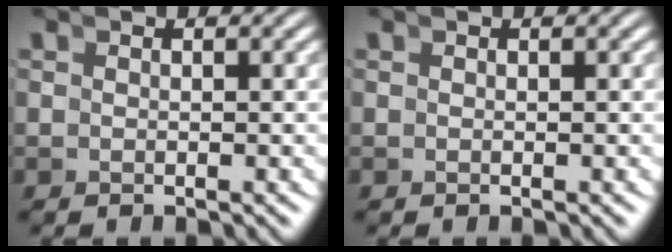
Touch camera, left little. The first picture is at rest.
{"total": 0.0}